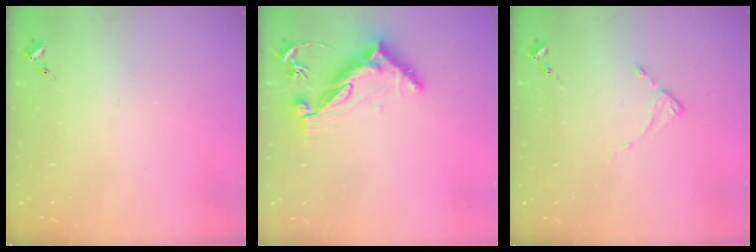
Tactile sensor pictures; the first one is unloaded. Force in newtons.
{"total": 10.7, "press": 10.6, "slide": 1.2}
{"total": 2.6, "press": 2.6, "slide": 0.2}